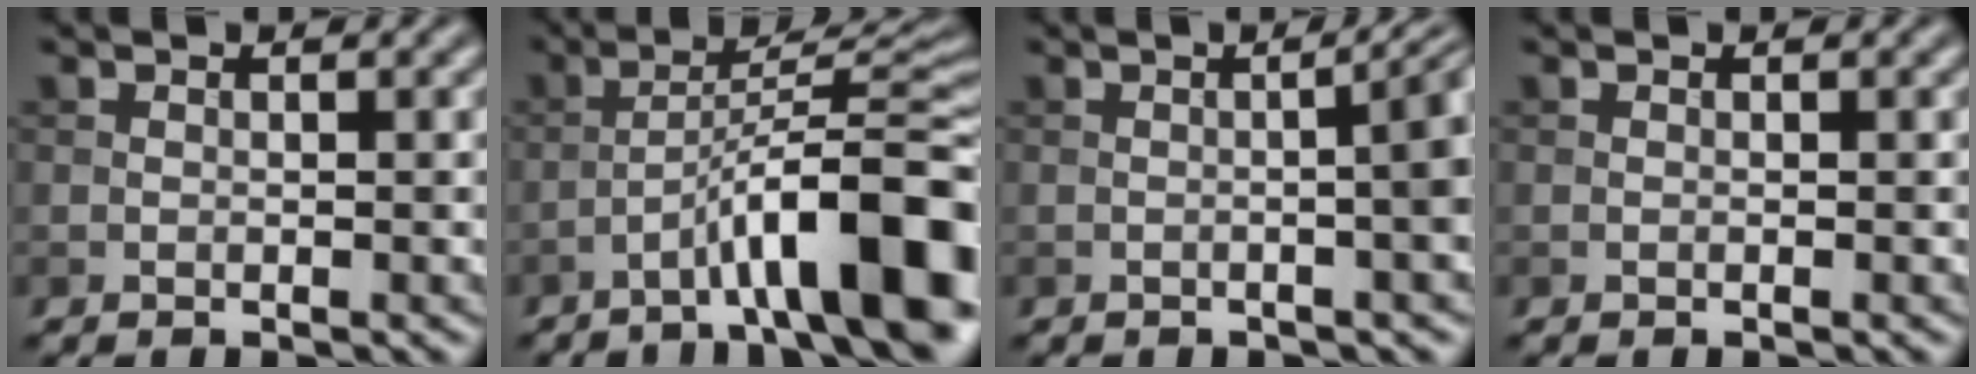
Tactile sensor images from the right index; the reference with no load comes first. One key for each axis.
{"total": 12.0, "fx": -5.5, "fy": 2.2, "fz": 10.5, "tx": -0.150, "ty": 0.022, "tz": -0.082}
{"total": 6.0, "fx": -0.1, "fy": 1.9, "fz": 5.7, "tx": -0.043, "ty": 0.012, "tz": -0.008}
{"total": 0.0}